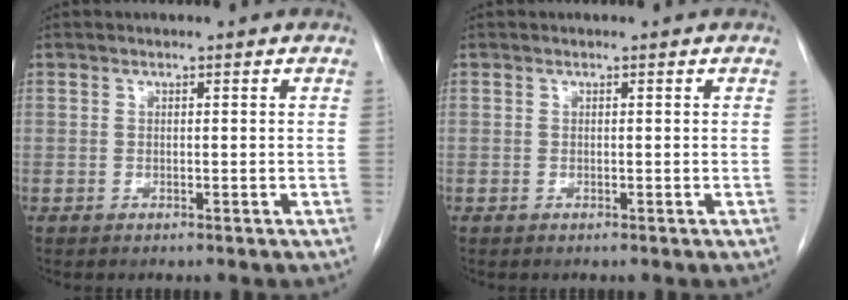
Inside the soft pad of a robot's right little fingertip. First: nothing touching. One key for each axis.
{"total": 0.0}